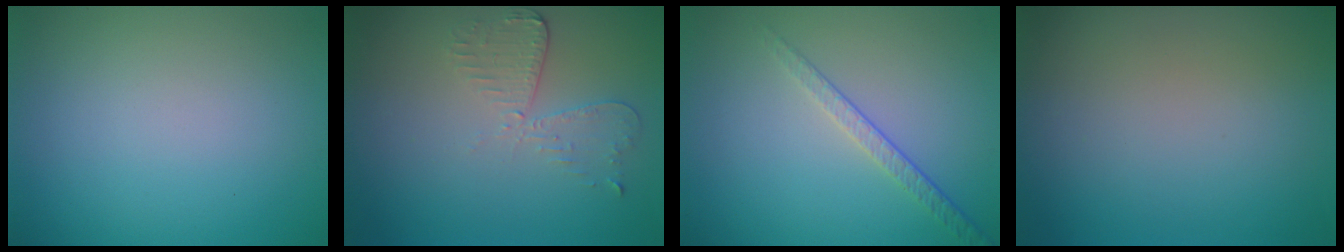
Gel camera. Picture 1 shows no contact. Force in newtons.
{"total": 2.6, "press": 2.3, "slide": 1.3}
{"total": 1.9, "press": 1.4, "slide": 1.3}
{"total": 0.0}